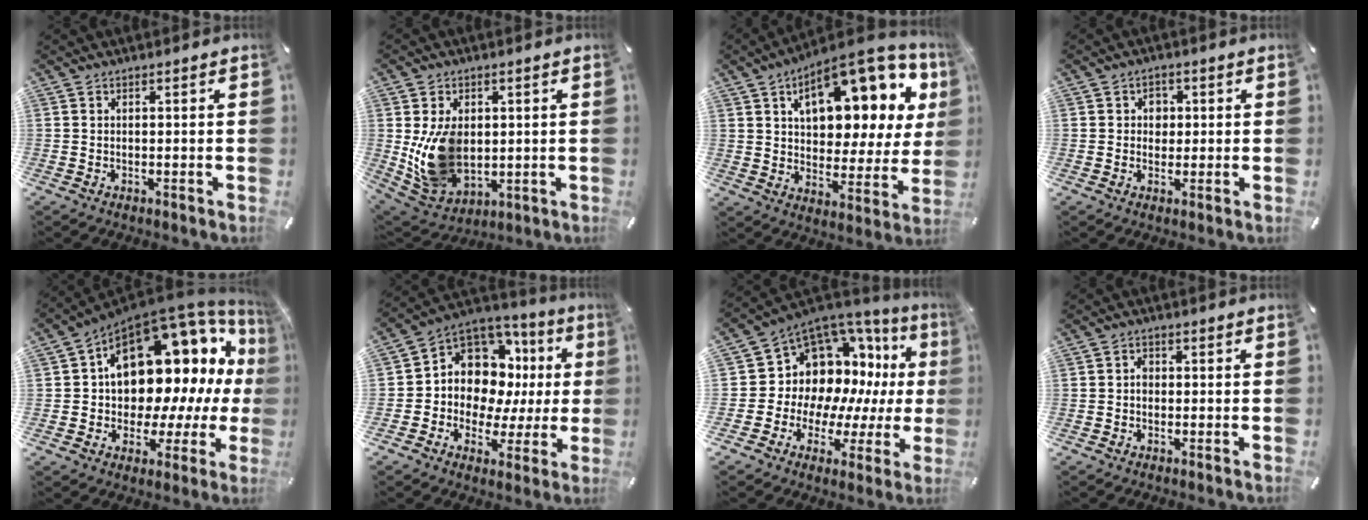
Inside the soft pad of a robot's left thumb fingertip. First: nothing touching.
{"total": 13.4, "force": [0.6, 10.3, 8.6], "torque": [-0.170, -0.005, 0.017]}
{"total": 19.0, "force": [9.8, 9.9, 13.0], "torque": [-0.180, -0.058, 0.162]}
{"total": 4.1, "force": [0.3, 3.8, 1.5], "torque": [-0.013, -0.002, -0.001]}
{"total": 17.9, "force": [6.5, 11.7, 11.8], "torque": [-0.184, -0.071, 0.112]}
{"total": 11.0, "force": [3.2, 9.5, 4.4], "torque": [-0.077, -0.048, 0.067]}
{"total": 12.4, "force": [4.5, 10.6, 4.6], "torque": [-0.069, -0.075, 0.101]}
{"total": 1.7, "force": [-0.3, 1.4, 0.9], "torque": [-0.018, 0.005, -0.008]}